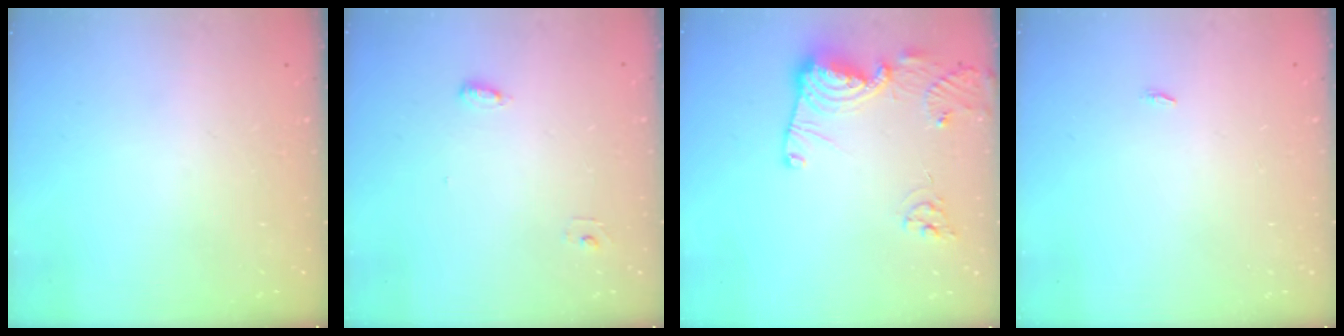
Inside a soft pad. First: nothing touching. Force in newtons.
{"total": 4.5, "press": 4.3, "slide": 1.2}
{"total": 13.5, "press": 13.4, "slide": 1.4}
{"total": 4.2, "press": 1.6, "slide": 3.9}